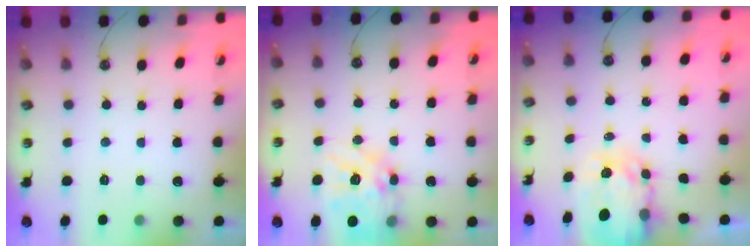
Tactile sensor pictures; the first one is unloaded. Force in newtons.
{"total": 18.0, "press": 18.0, "slide": 1.5}
{"total": 6.3, "press": 6.3, "slide": 0.6}